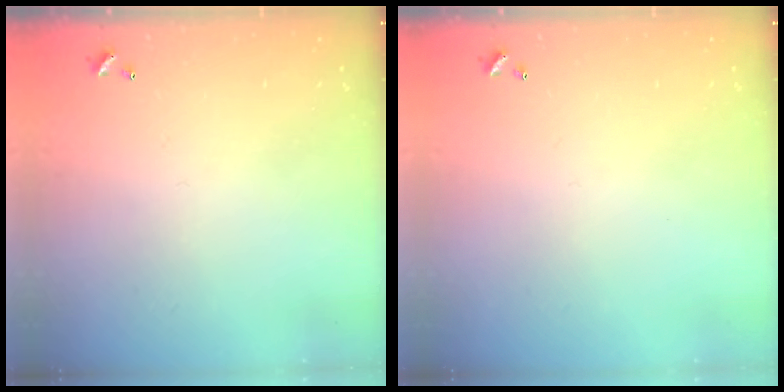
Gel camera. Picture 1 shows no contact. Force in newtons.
{"total": 0.0}